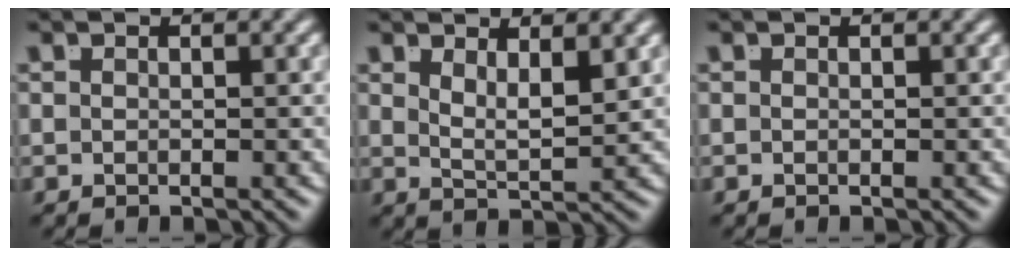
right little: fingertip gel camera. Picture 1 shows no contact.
{"total": 2.6, "force": [1.7, 0.0, 1.9], "torque": [-0.035, -0.011, 0.033]}
{"total": 0.0}